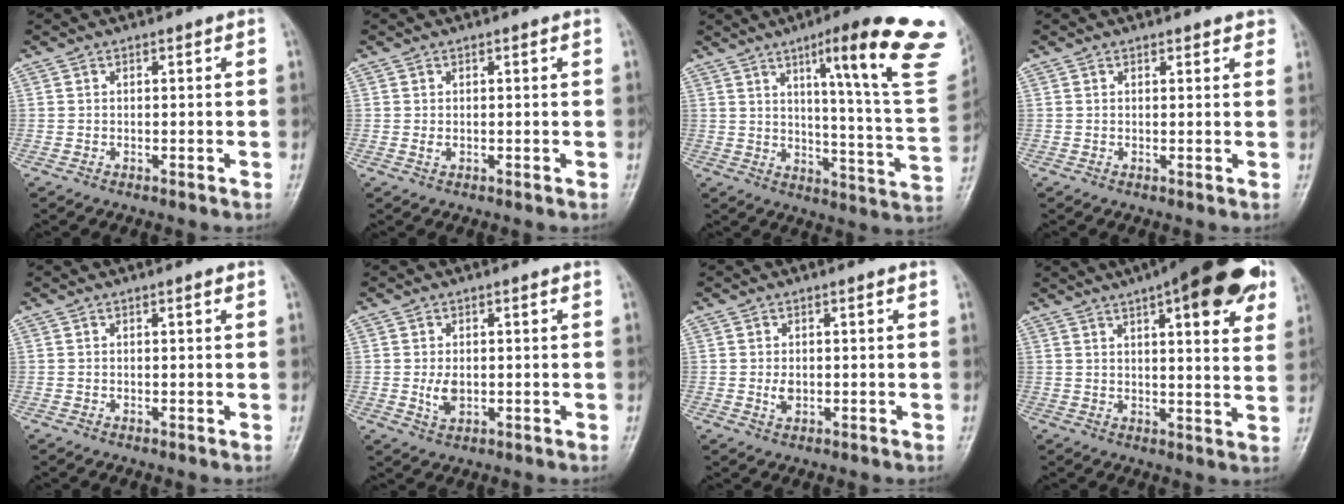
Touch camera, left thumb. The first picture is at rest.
{"total": 1.1, "force": [0.2, 0.6, 1.0], "torque": [-0.015, 0.002, 0.008]}
{"total": 23.8, "force": [12.4, 2.6, 20.1], "torque": [-0.249, -0.053, 0.163]}
{"total": 1.8, "force": [1.5, 0.7, 0.7], "torque": [0.007, -0.003, 0.013]}
{"total": 0.7, "force": [0.4, 0.1, 0.5], "torque": [-0.009, 0.000, 0.004]}
{"total": 3.4, "force": [0.0, 2.1, 2.7], "torque": [-0.043, -0.007, 0.005]}
{"total": 2.2, "force": [0.1, 1.4, 1.7], "torque": [-0.026, -0.004, 0.005]}
{"total": 22.0, "force": [11.6, 6.7, 17.4], "torque": [-0.218, -0.008, 0.150]}